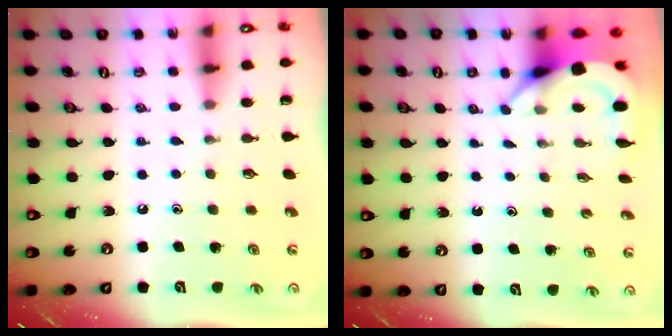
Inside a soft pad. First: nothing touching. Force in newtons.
{"total": 3.9, "press": 3.9, "slide": 0.1}